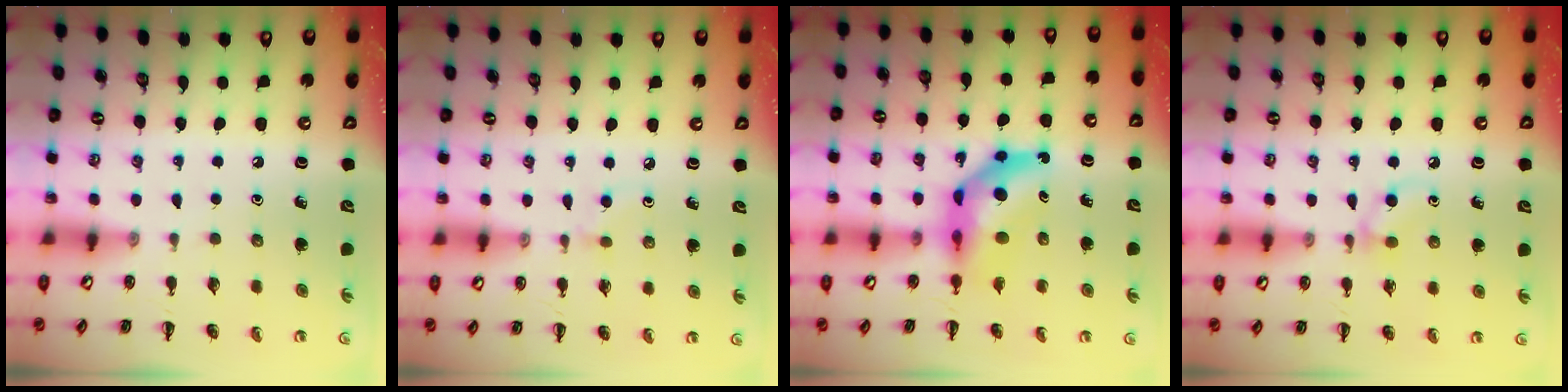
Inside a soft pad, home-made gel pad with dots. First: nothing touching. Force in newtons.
{"total": 2.7, "press": 2.5, "slide": 1.0}
{"total": 9.3, "press": 8.8, "slide": 3.2}
{"total": 5.8, "press": 5.5, "slide": 1.9}